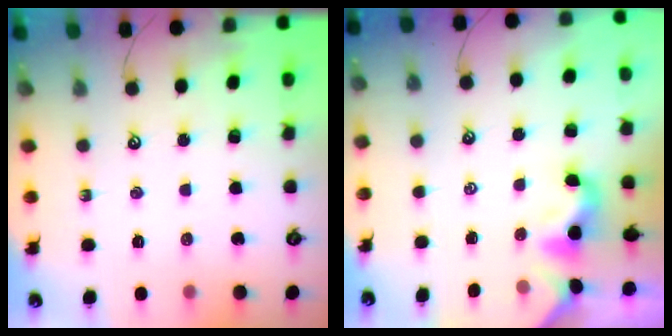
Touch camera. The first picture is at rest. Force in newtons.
{"total": 1.9, "press": 1.9, "slide": 0.5}